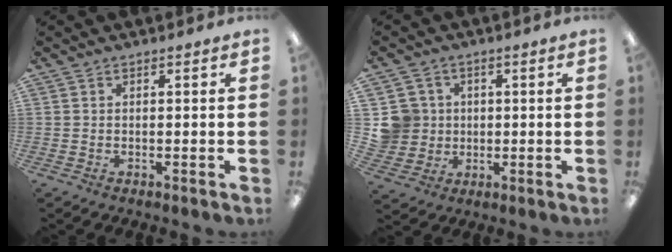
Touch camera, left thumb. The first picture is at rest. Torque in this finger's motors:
{"motor_torque": [-0.01, 0.00, 0.09, -0.23, 0.00]}